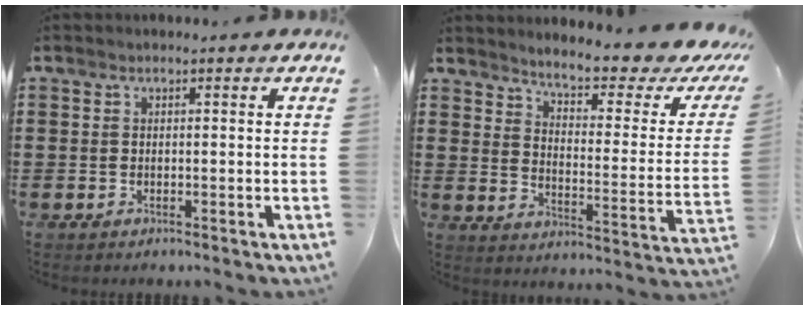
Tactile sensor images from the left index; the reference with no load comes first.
{"total": 5.1, "force": [4.5, 0.0, 2.4], "torque": [-0.063, -0.041, 0.068]}